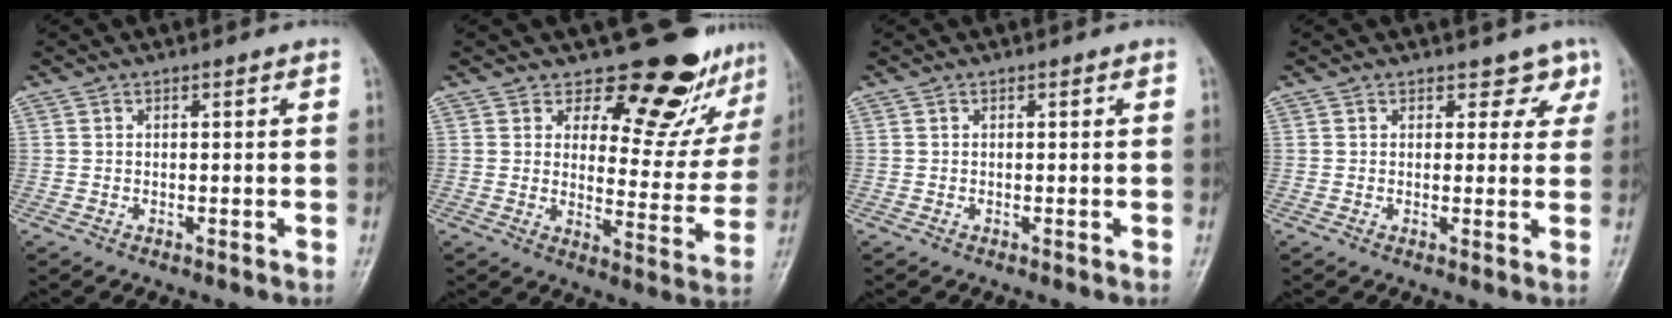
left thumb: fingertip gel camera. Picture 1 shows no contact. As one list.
[{"total": 16.0, "force": [13.1, 6.8, 6.1], "torque": [-0.019, -0.110, 0.157]}, {"total": 0.0}, {"total": 3.3, "force": [2.2, 2.2, 0.8], "torque": [0.025, -0.011, 0.021]}]